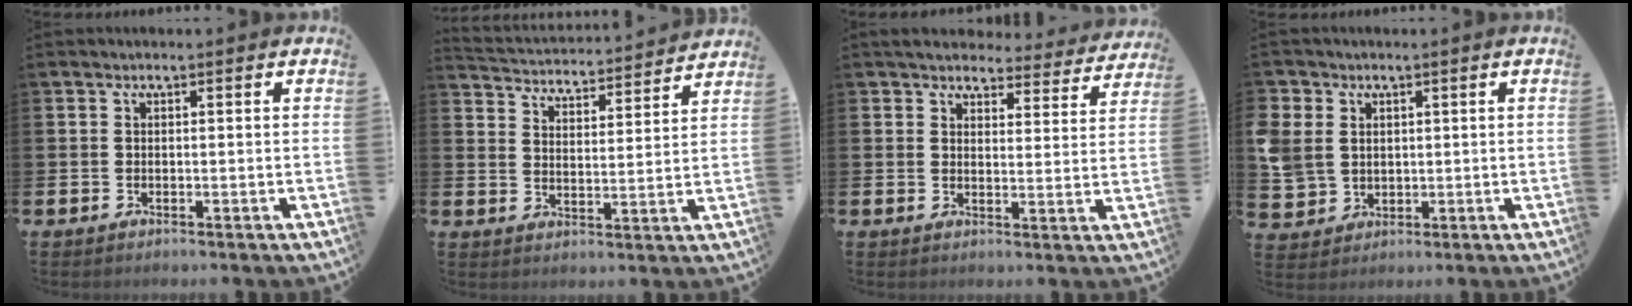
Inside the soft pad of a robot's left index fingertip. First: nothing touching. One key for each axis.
{"total": 4.3, "fx": 4.2, "fy": 0.4, "fz": 0.0, "tx": -0.022, "ty": -0.039, "tz": 0.070}
{"total": 4.5, "fx": 4.3, "fy": 1.2, "fz": 0.6, "tx": -0.027, "ty": -0.026, "tz": 0.075}
{"total": 5.8, "fx": 2.8, "fy": 4.9, "fz": 1.4, "tx": -0.062, "ty": 0.004, "tz": 0.053}